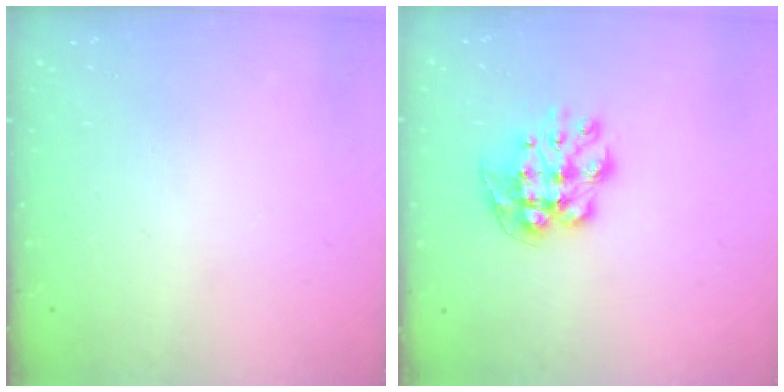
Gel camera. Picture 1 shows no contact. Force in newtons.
{"total": 9.8, "press": 9.8, "slide": 0.7}